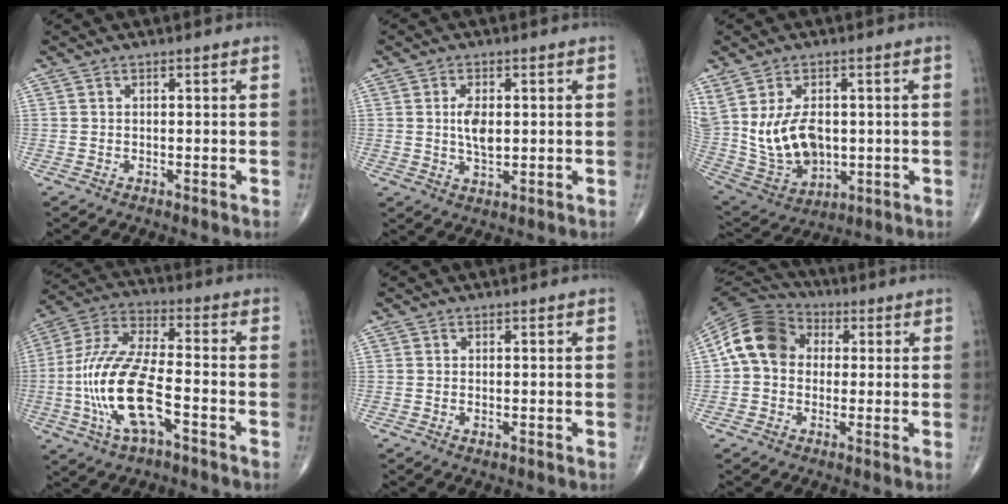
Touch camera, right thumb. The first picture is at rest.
{"total": 5.1, "force": [0.6, 2.6, 4.4], "torque": [-0.080, -0.009, 0.012]}
{"total": 14.2, "force": [1.0, 9.0, 10.9], "torque": [-0.202, -0.010, 0.046]}
{"total": 17.0, "force": [-5.0, 6.4, 15.0], "torque": [-0.321, 0.031, -0.093]}
{"total": 0.7, "force": [-0.2, 0.2, 0.6], "torque": [-0.013, -0.003, -0.003]}
{"total": 12.0, "force": [1.4, 9.6, 7.0], "torque": [-0.118, 0.028, 0.010]}